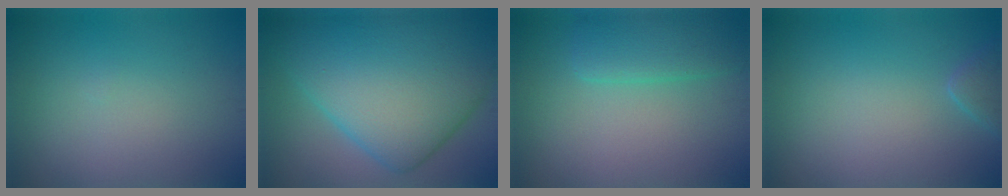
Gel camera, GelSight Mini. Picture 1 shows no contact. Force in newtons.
{"total": 14.2, "press": 14.2, "slide": 0.1}
{"total": 3.7, "press": 3.7, "slide": 0.4}
{"total": 1.6, "press": 1.6, "slide": 0.1}